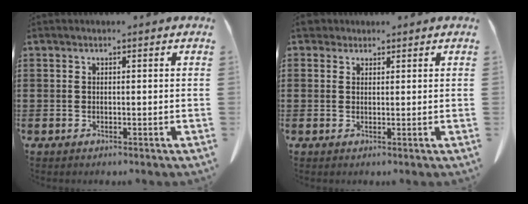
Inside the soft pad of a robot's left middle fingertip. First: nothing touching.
{"total": 2.2, "force": [1.7, 1.1, 0.6], "torque": [-0.019, 0.008, 0.035]}